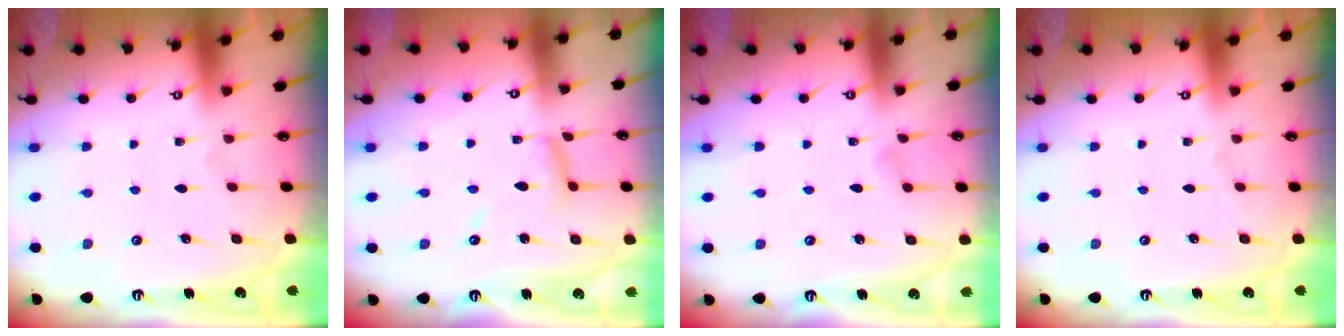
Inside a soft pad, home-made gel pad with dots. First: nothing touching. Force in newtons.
{"total": 7.7, "press": 7.6, "slide": 0.5}
{"total": 2.8, "press": 2.8, "slide": 0.3}
{"total": 0.0}